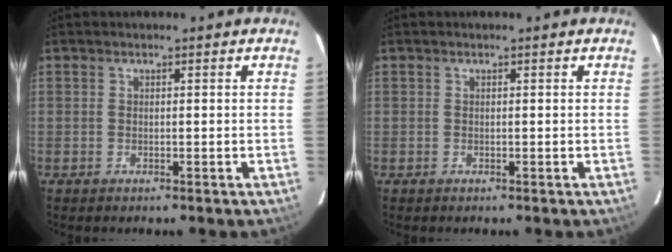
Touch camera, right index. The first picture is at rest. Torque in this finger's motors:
{"motor_torque": [0.00, 0.00, 0.00, 0.01]}